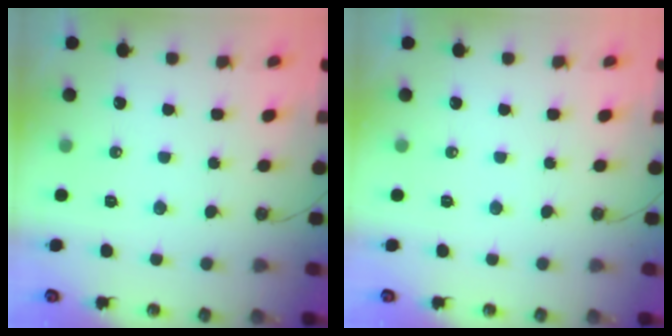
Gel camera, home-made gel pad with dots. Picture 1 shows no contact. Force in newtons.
{"total": 0.0}